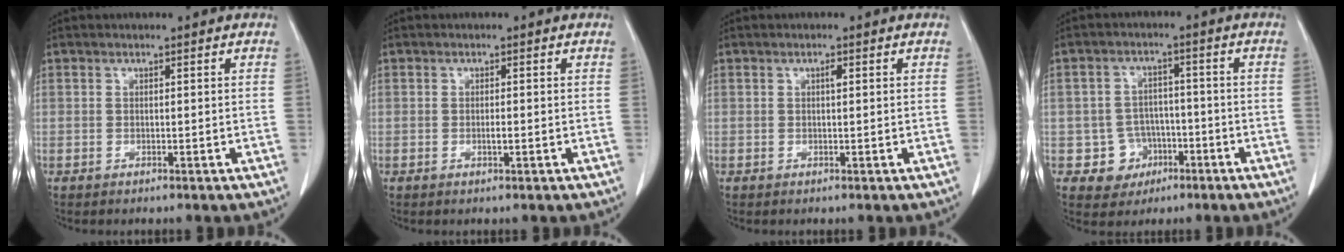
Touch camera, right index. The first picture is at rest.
{"total": 1.2, "force": [-0.2, 0.3, 1.2], "torque": [-0.023, -0.002, -0.002]}
{"total": 1.2, "force": [0.5, 0.3, 1.1], "torque": [-0.019, 0.000, 0.008]}
{"total": 6.0, "force": [-2.1, 5.6, 0.8], "torque": [-0.004, 0.013, -0.024]}